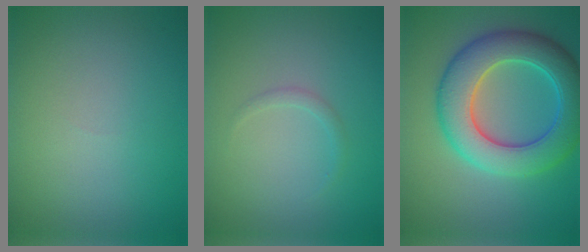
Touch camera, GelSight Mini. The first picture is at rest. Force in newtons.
{"total": 0.8, "press": 0.8, "slide": 0.1}
{"total": 8.6, "press": 8.6, "slide": 0.2}